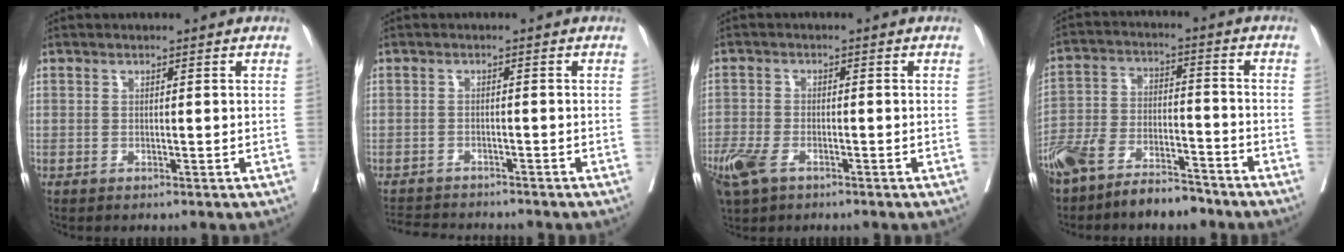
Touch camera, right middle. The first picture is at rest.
{"total": 5.2, "force": [-5.1, 1.0, 0.7], "torque": [-0.009, -0.007, -0.081]}
{"total": 7.5, "force": [-4.6, 3.7, 4.7], "torque": [-0.103, -0.012, -0.085]}
{"total": 11.3, "force": [-9.2, 3.8, 5.2], "torque": [-0.102, 0.005, -0.171]}